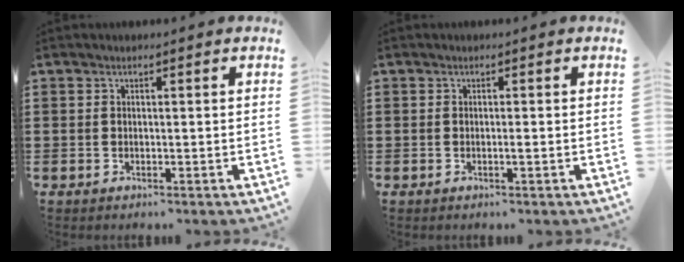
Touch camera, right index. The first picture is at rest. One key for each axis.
{"total": 0.8, "fx": -0.3, "fy": -0.1, "fz": 0.7, "tx": -0.012, "ty": -0.005, "tz": -0.004}